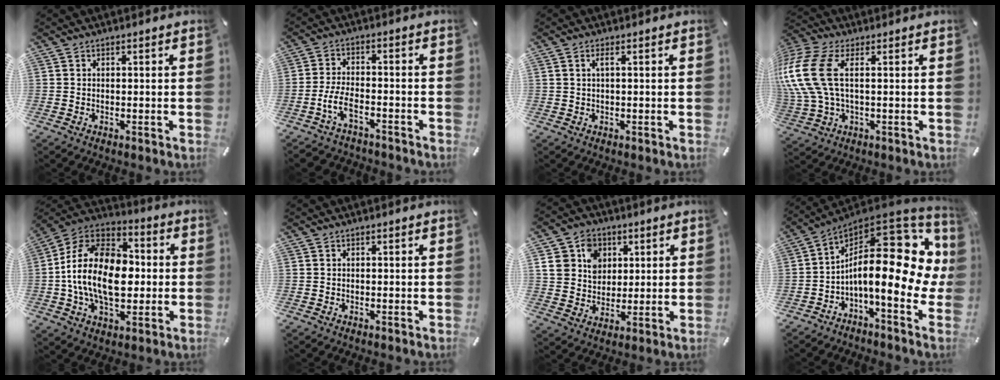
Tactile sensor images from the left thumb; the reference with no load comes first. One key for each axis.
{"total": 7.1, "fx": -3.8, "fy": 3.5, "fz": 4.8, "tx": -0.108, "ty": 0.010, "tz": -0.072}
{"total": 1.6, "fx": 0.4, "fy": 0.4, "fz": 1.5, "tx": -0.031, "ty": 0.002, "tz": 0.006}
{"total": 14.5, "fx": 2.6, "fy": 7.9, "fz": 11.9, "tx": -0.272, "ty": -0.006, "tz": 0.049}
{"total": 20.0, "fx": -2.2, "fy": 13.3, "fz": 14.8, "tx": -0.297, "ty": 0.019, "tz": -0.043}
{"total": 0.0}
{"total": 11.0, "fx": 4.0, "fy": 9.5, "fz": 3.8, "tx": -0.067, "ty": -0.002, "tz": 0.078}
{"total": 23.0, "fx": 0.7, "fy": 10.1, "fz": 20.6, "tx": -0.343, "ty": -0.044, "tz": 0.012}